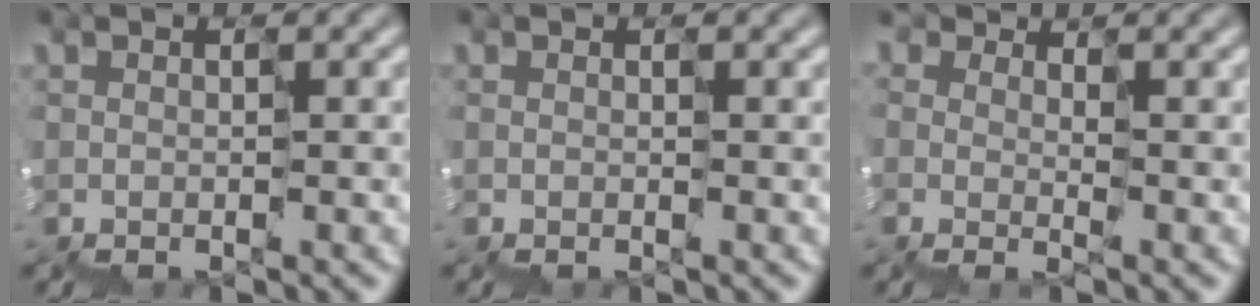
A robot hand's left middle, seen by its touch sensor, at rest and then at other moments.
{"total": 0.0}
{"total": 0.9, "force": [0.9, 0.2, -0.2], "torque": [0.010, 0.001, 0.016]}